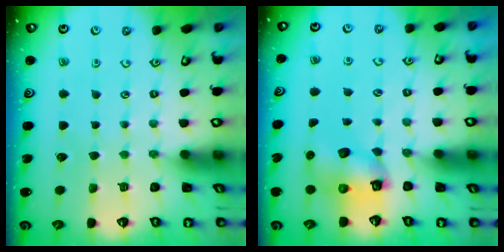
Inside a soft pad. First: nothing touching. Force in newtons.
{"total": 7.4, "press": 7.3, "slide": 1.2}